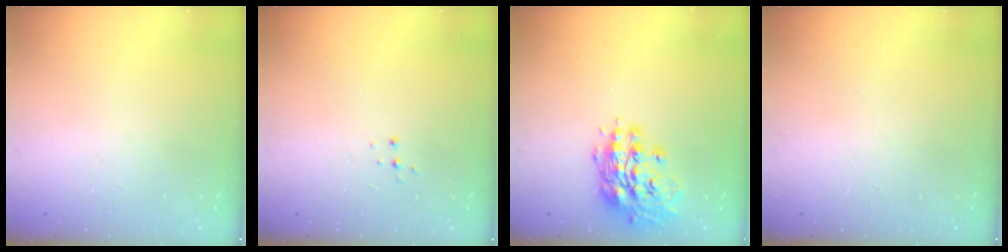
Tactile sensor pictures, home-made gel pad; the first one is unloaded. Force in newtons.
{"total": 3.8, "press": 3.8, "slide": 0.3}
{"total": 15.0, "press": 14.7, "slide": 2.6}
{"total": 0.0}